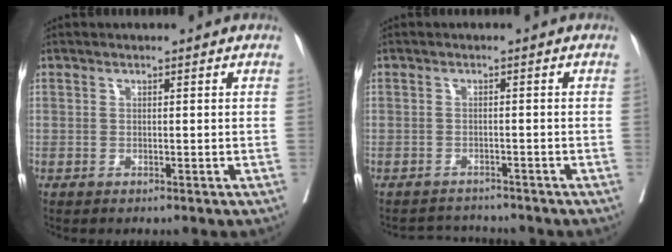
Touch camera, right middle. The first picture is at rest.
{"total": 1.7, "force": [-1.6, 0.3, -0.2], "torque": [0.001, -0.007, -0.026]}